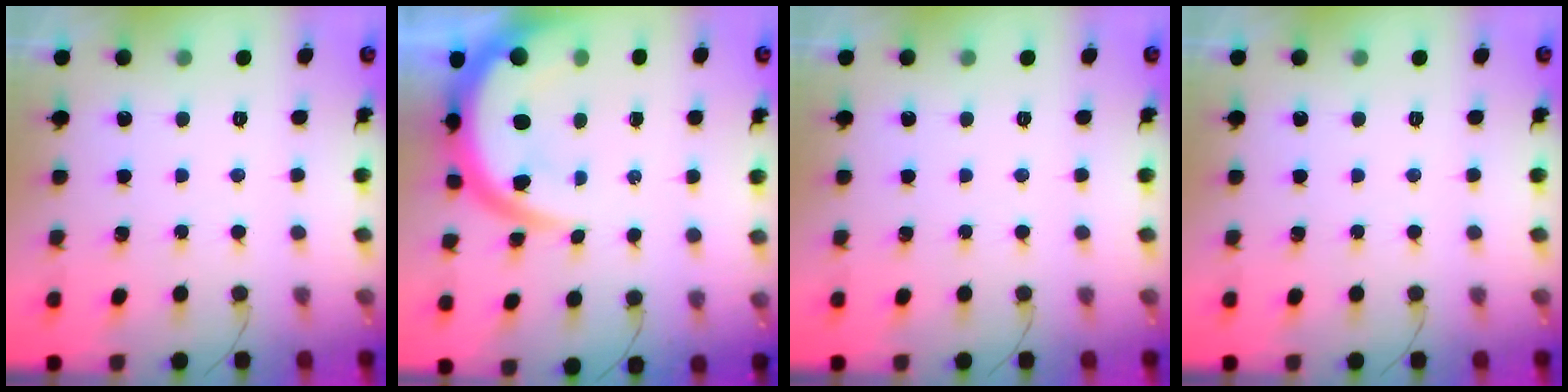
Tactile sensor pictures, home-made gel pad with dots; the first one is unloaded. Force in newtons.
{"total": 12.0, "press": 11.9, "slide": 1.0}
{"total": 0.0}
{"total": 0.0}